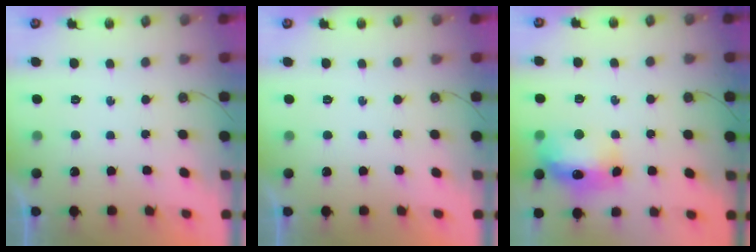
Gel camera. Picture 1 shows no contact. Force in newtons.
{"total": 0.0}
{"total": 13.6, "press": 13.5, "slide": 1.5}